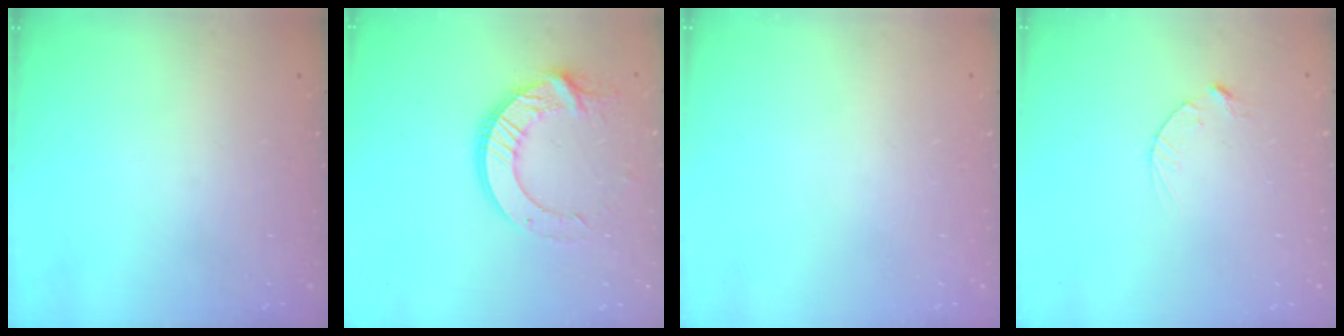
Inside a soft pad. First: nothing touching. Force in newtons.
{"total": 14.7, "press": 14.7, "slide": 1.6}
{"total": 0.0}
{"total": 2.8, "press": 2.8, "slide": 0.4}